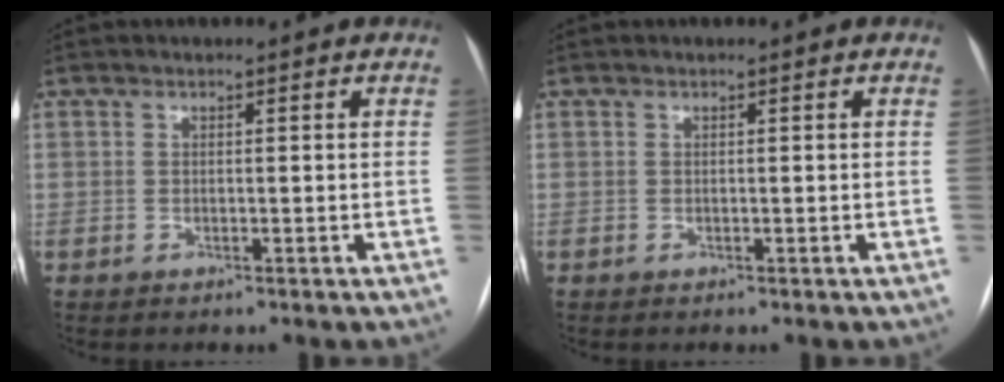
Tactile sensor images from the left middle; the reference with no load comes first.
{"total": 0.0}